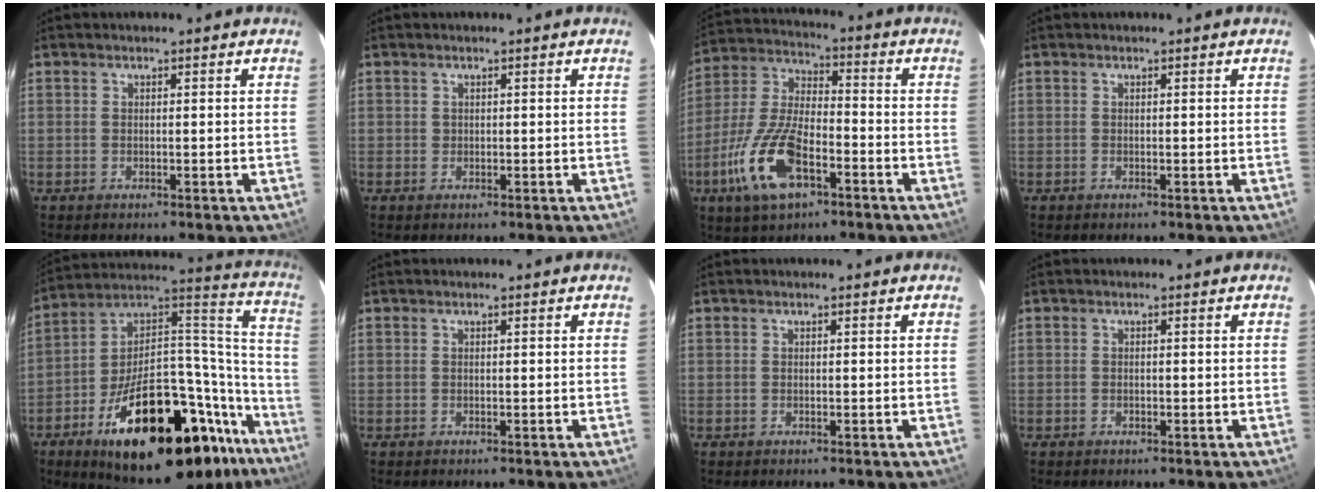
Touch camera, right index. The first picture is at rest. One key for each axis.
{"total": 0.5, "fx": 0.1, "fy": 0.5, "fz": 0.0, "tx": 0.003, "ty": 0.003, "tz": 0.002}
{"total": 15.7, "fx": -7.3, "fy": 6.7, "fz": 12.2, "tx": -0.272, "ty": -0.009, "tz": -0.139}
{"total": 0.0}
{"total": 36.6, "fx": -23.5, "fy": 13.7, "fz": 24.5, "tx": -0.323, "ty": 0.049, "tz": -0.343}
{"total": 0.0}
{"total": 0.0}
{"total": 0.7, "fx": -0.4, "fy": 0.5, "fz": 0.2, "tx": -0.004, "ty": 0.000, "tz": -0.006}